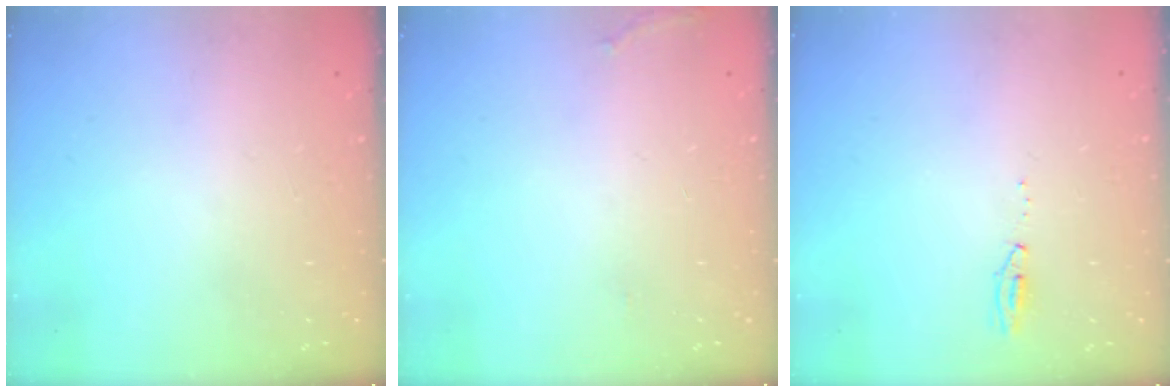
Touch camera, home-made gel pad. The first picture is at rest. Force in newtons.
{"total": 7.9, "press": 5.9, "slide": 5.3}
{"total": 15.0, "press": 4.8, "slide": 14.3}